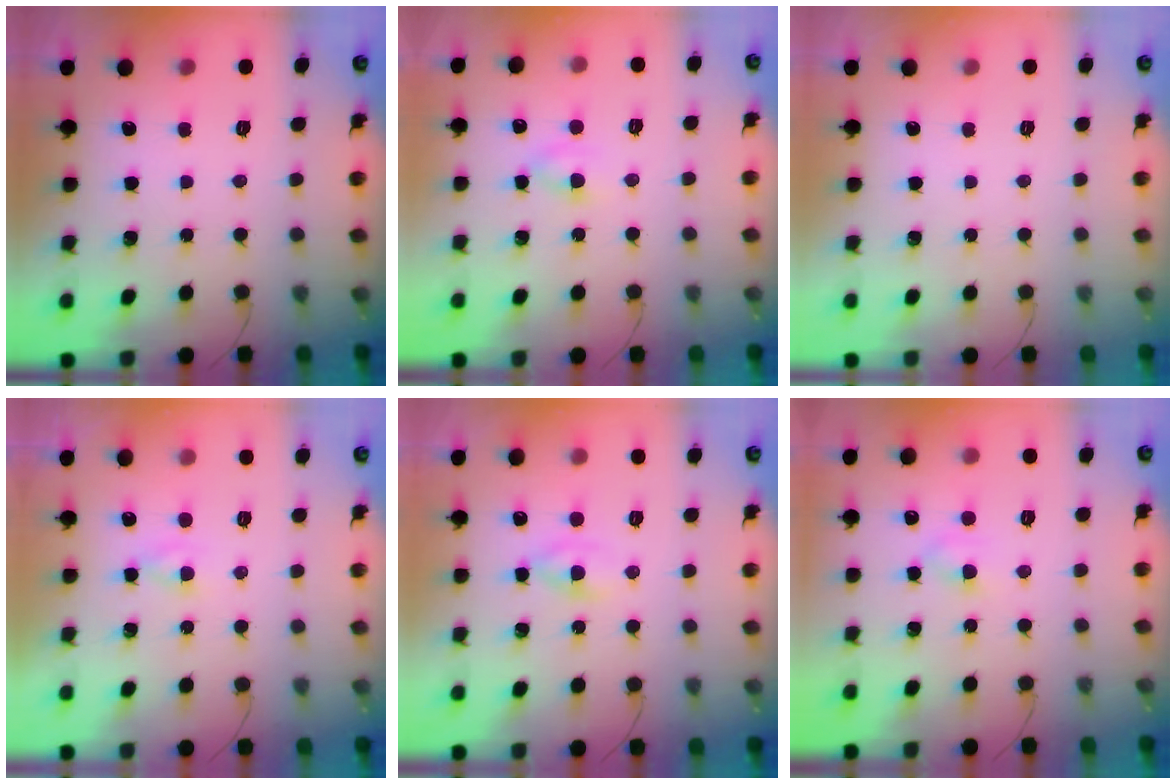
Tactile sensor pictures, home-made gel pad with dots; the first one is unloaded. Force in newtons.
{"total": 3.6, "press": 3.4, "slide": 1.3}
{"total": 0.0}
{"total": 1.6, "press": 1.4, "slide": 0.8}
{"total": 1.8, "press": 1.5, "slide": 1.0}
{"total": 3.1, "press": 2.9, "slide": 1.1}